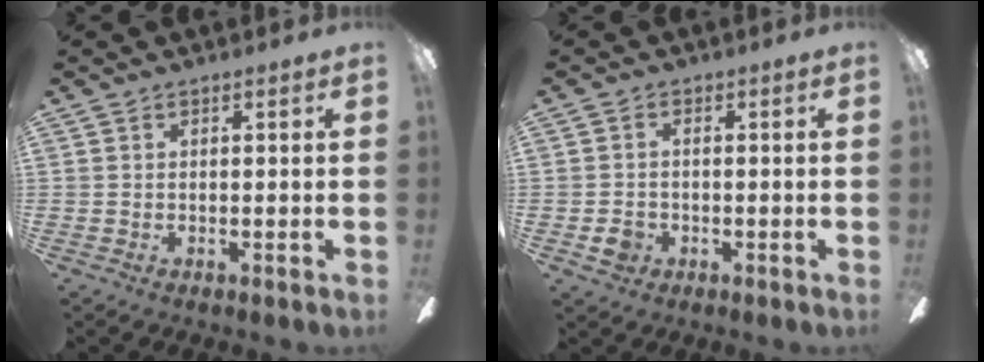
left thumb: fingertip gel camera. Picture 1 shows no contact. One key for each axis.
{"total": 3.5, "fx": -1.3, "fy": 2.9, "fz": 1.4, "tx": -0.028, "ty": 0.006, "tz": -0.024}